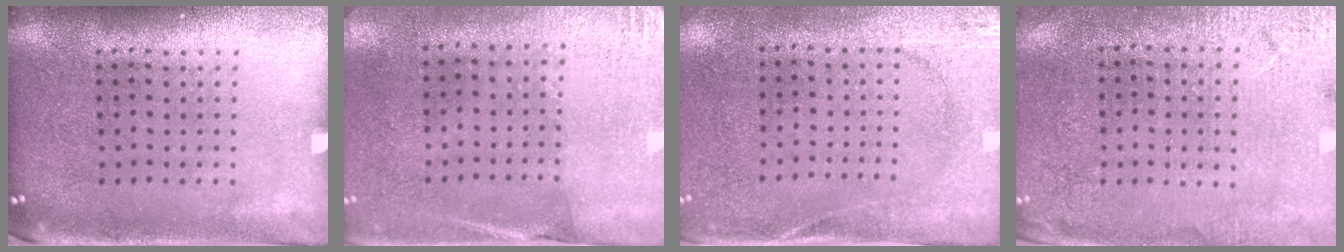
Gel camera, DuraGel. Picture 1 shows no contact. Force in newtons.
{"total": 2.7, "press": 2.4, "slide": 1.3}
{"total": 2.7, "press": 2.0, "slide": 1.7}
{"total": 2.7, "press": 2.6, "slide": 0.4}